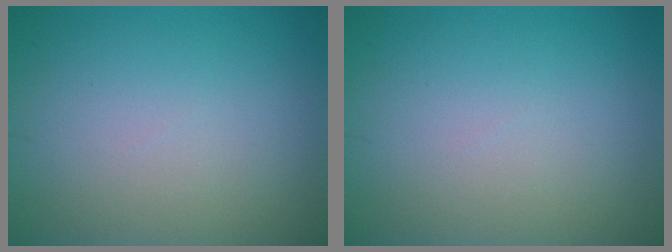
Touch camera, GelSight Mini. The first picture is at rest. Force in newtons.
{"total": 0.0}